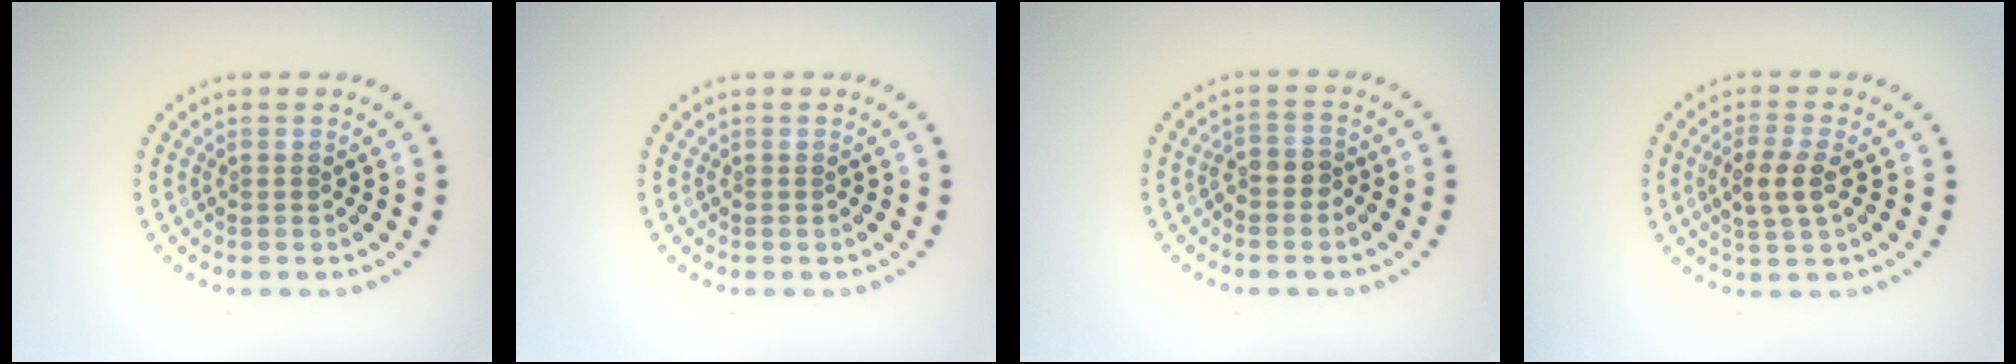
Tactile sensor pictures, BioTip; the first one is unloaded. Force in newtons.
{"total": 0.0}
{"total": 1.9, "press": 1.6, "slide": 0.9}
{"total": 2.8, "press": 2.6, "slide": 0.9}